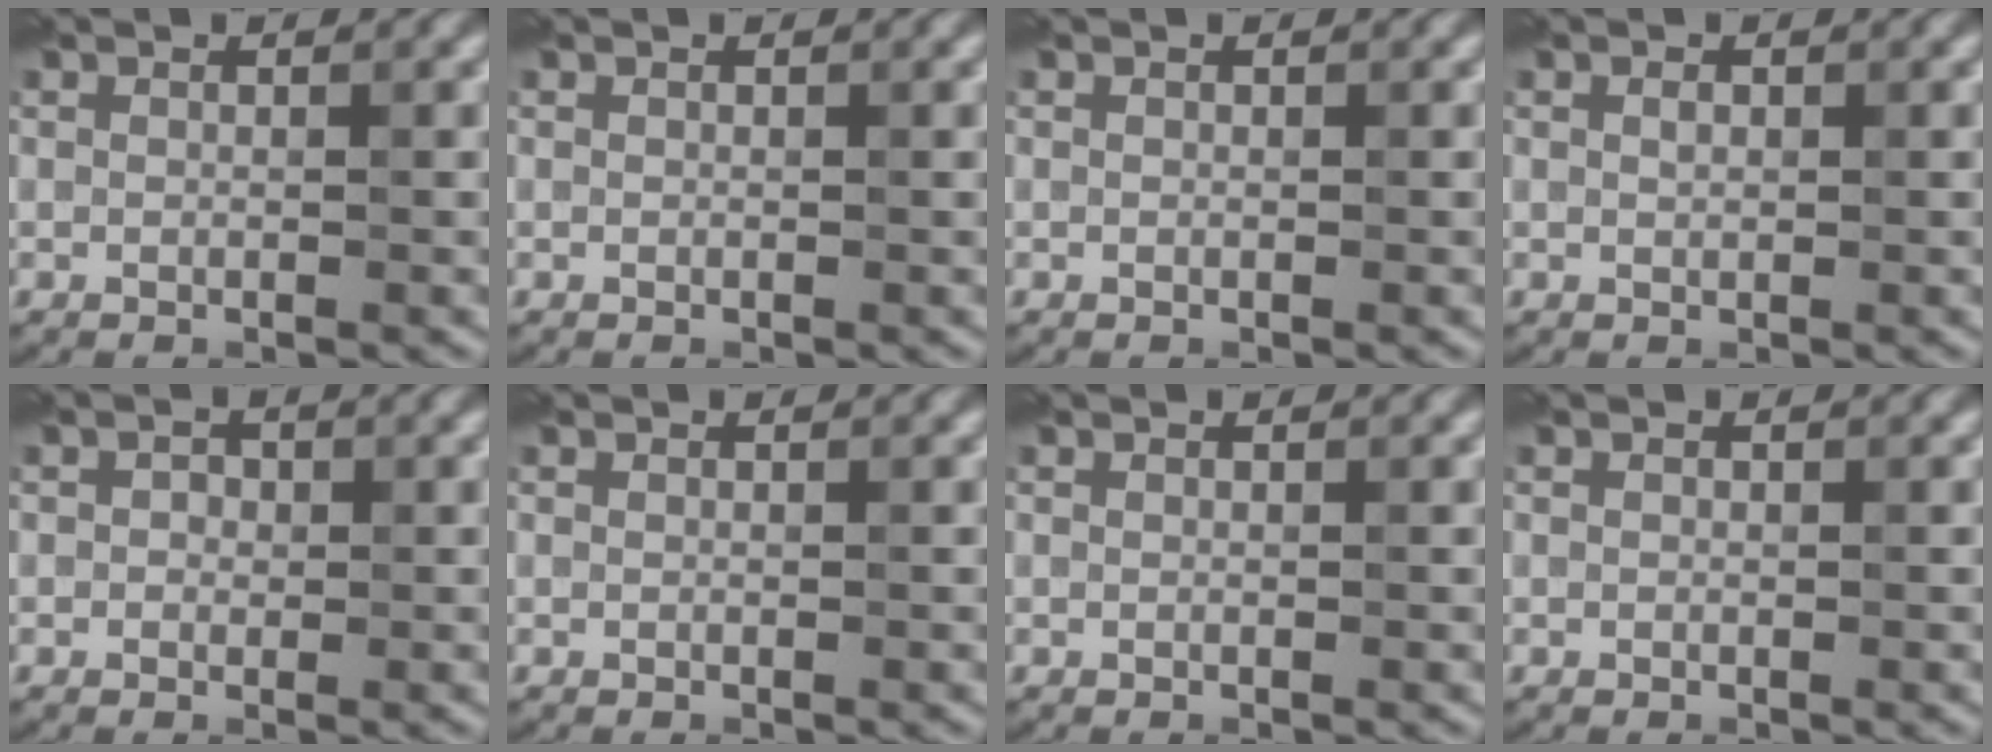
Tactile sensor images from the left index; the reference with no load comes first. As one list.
[{"total": 0.0}, {"total": 0.0}, {"total": 0.6, "force": [0.2, 0.3, 0.4], "torque": [-0.009, 0.003, 0.002]}, {"total": 1.0, "force": [0.2, 0.9, 0.5], "torque": [-0.004, -0.001, -0.002]}, {"total": 0.0}, {"total": 0.0}, {"total": 0.0}]